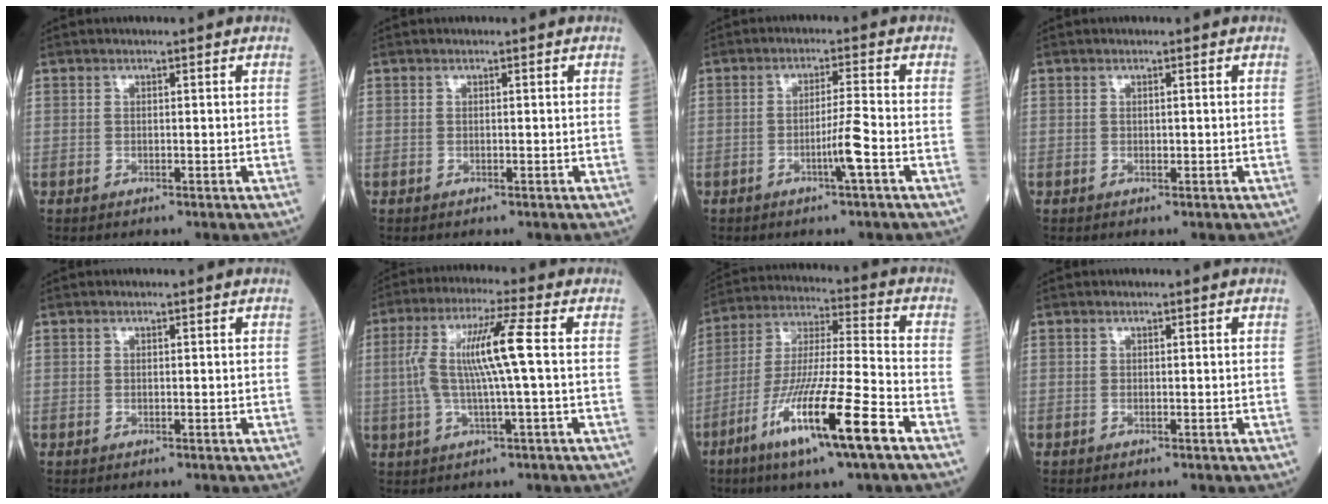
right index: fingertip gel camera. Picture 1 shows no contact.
{"total": 0.0}
{"total": 4.0, "force": [-1.6, -0.8, 3.5], "torque": [-0.063, -0.005, -0.026]}
{"total": 0.0}
{"total": 0.0}
{"total": 9.2, "force": [0.6, -0.4, 9.2], "torque": [-0.186, 0.015, 0.012]}
{"total": 16.8, "force": [-8.5, 0.0, 14.4], "torque": [-0.290, -0.034, -0.154]}
{"total": 0.0}